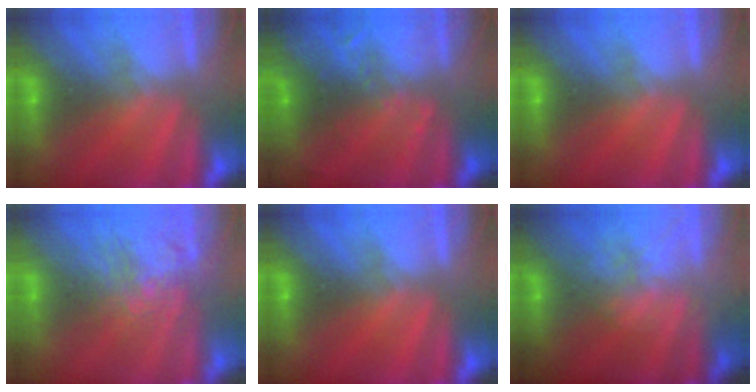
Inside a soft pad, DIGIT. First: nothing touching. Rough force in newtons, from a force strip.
{"total": 9.3}
{"total": 0.0}
{"total": 3.5}
{"total": 0.0}
{"total": 7.6}